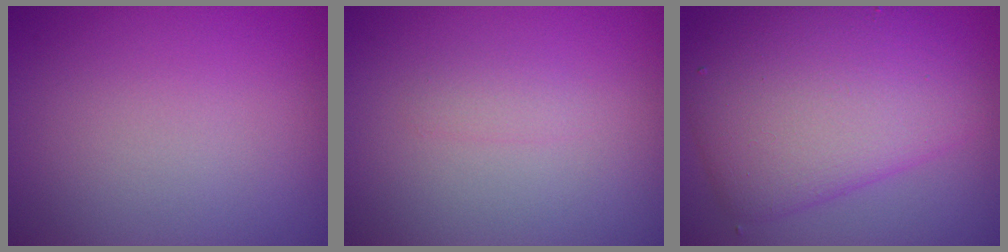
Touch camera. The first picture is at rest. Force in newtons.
{"total": 0.8, "press": 0.8, "slide": 0.0}
{"total": 8.6, "press": 8.6, "slide": 0.1}